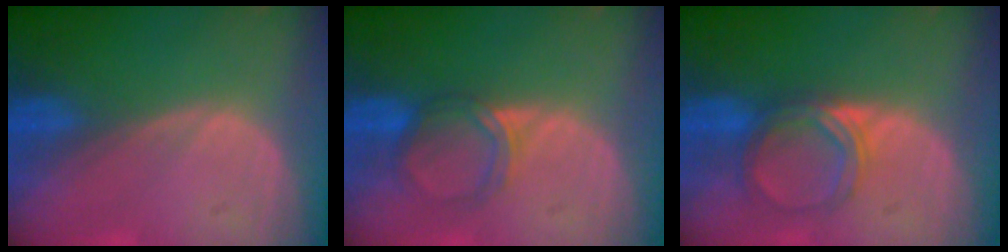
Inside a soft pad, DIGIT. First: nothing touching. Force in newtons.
{"total": 3.7, "press": 3.4, "slide": 1.6}
{"total": 5.0, "press": 4.6, "slide": 2.1}